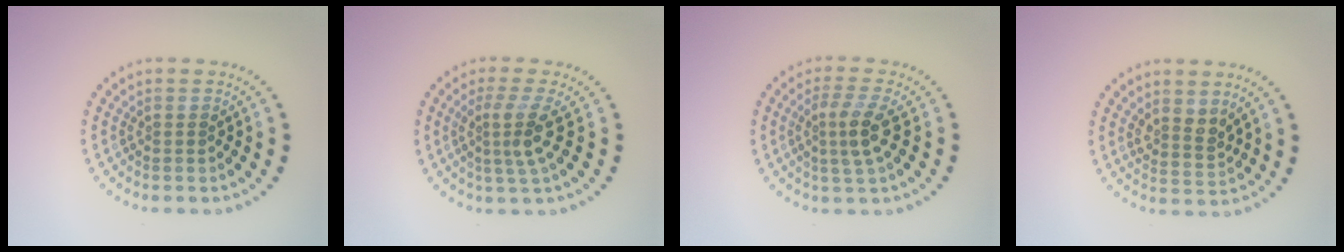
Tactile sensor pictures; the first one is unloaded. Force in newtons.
{"total": 3.0, "press": 2.2, "slide": 2.1}
{"total": 2.9, "press": 2.5, "slide": 1.4}
{"total": 2.1, "press": 1.7, "slide": 1.2}